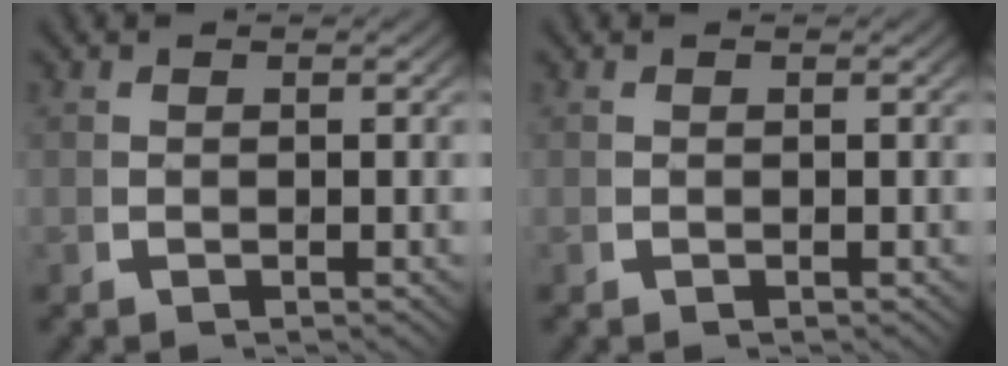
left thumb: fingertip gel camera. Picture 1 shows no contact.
{"total": 0.0}